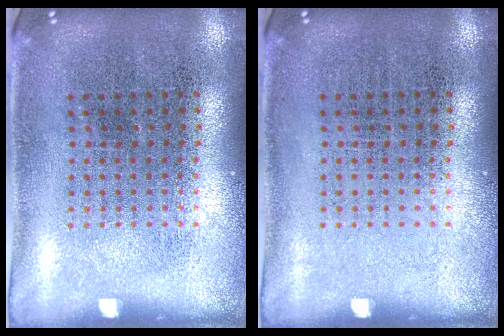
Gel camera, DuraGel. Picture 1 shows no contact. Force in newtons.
{"total": 0.0}